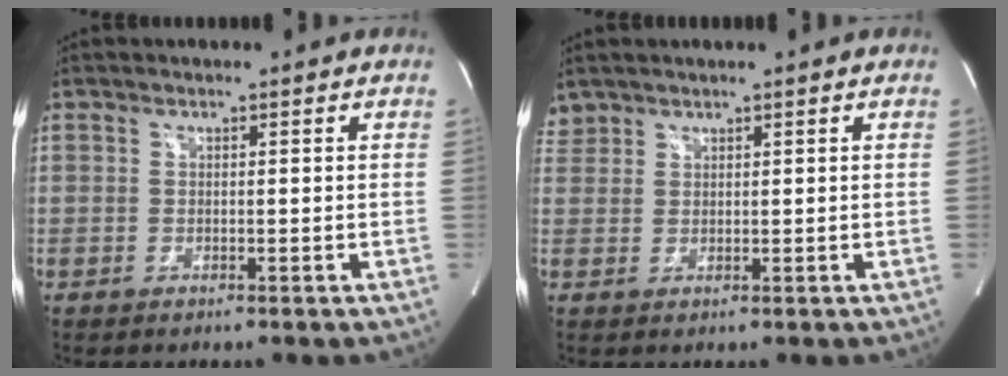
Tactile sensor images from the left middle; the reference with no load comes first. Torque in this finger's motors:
{"motor_torque": [-0.07, -0.33, -0.10, -0.03]}